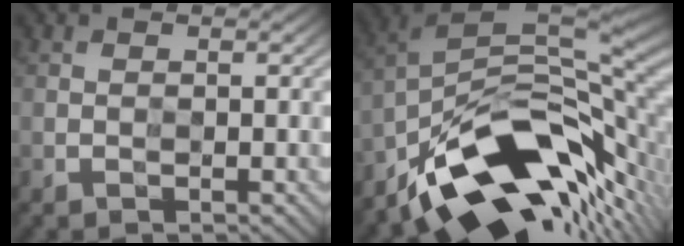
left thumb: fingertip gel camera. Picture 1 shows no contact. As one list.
[{"total": 14.3, "force": [-7.8, 5.3, 10.8], "torque": [-0.190, 0.010, -0.151]}]